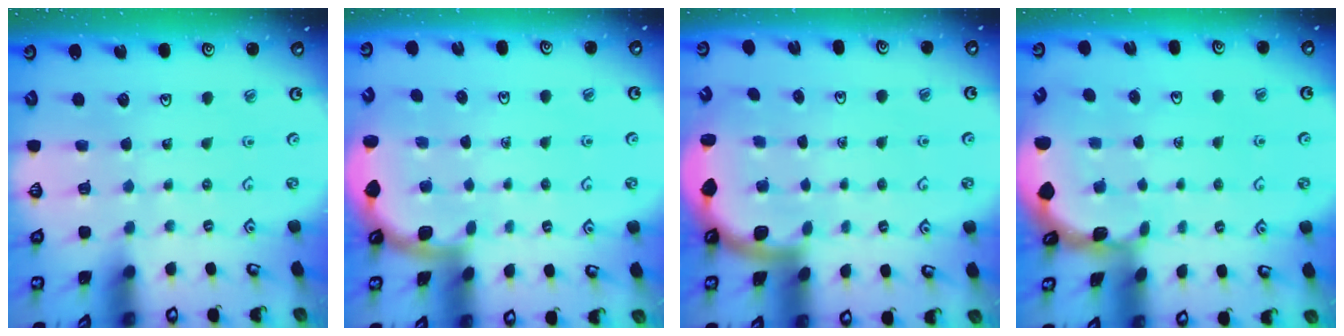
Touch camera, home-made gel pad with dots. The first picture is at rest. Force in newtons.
{"total": 1.8, "press": 1.7, "slide": 0.0}
{"total": 1.7, "press": 1.7, "slide": 0.1}
{"total": 1.3, "press": 1.3, "slide": 0.1}